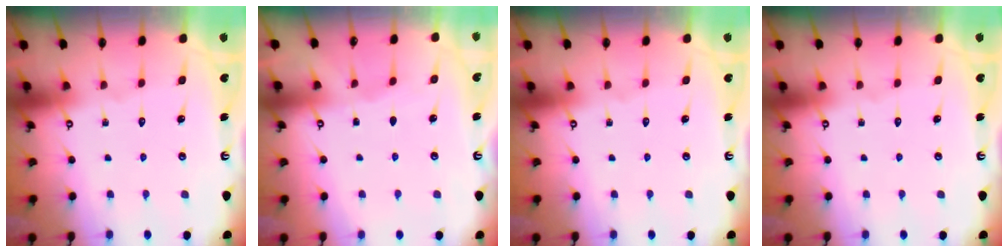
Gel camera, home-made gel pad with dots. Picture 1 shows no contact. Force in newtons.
{"total": 1.5, "press": 1.5, "slide": 0.3}
{"total": 0.0}
{"total": 0.0}